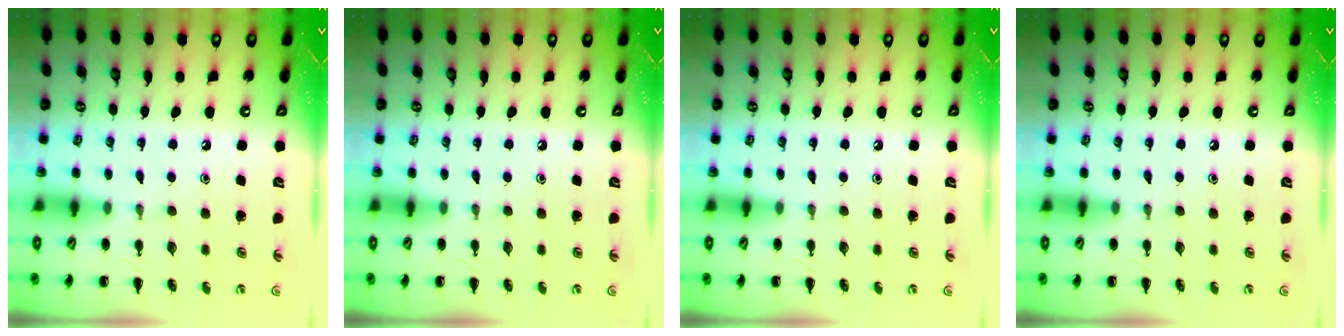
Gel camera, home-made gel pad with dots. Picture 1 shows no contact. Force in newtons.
{"total": 0.0}
{"total": 0.0}
{"total": 0.0}